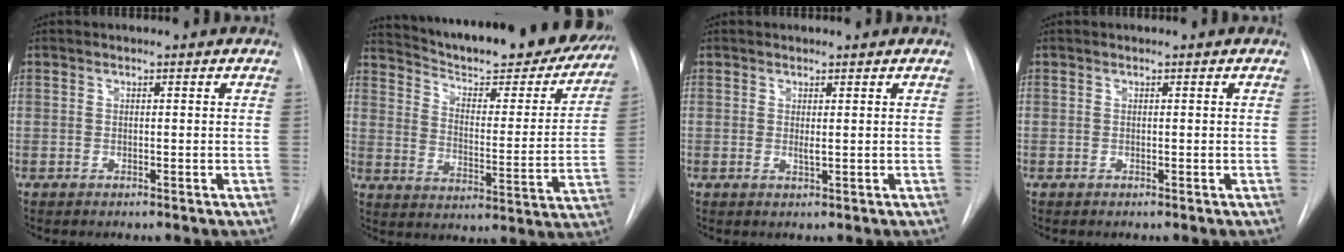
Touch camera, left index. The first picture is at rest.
{"total": 27.7, "force": [24.6, 5.5, 11.5], "torque": [-0.178, -0.054, 0.317]}
{"total": 0.9, "force": [0.4, 0.0, 0.8], "torque": [-0.017, -0.003, 0.009]}
{"total": 0.0}